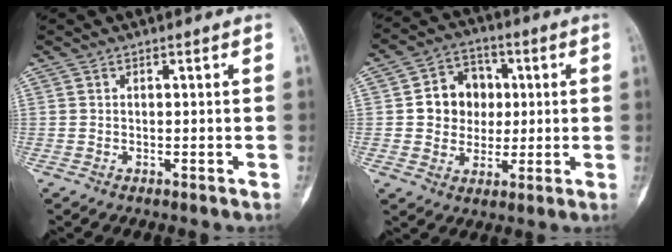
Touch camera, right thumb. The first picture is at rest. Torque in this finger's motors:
{"motor_torque": [0.64, 0.54, 0.86, 0.23, -0.04]}